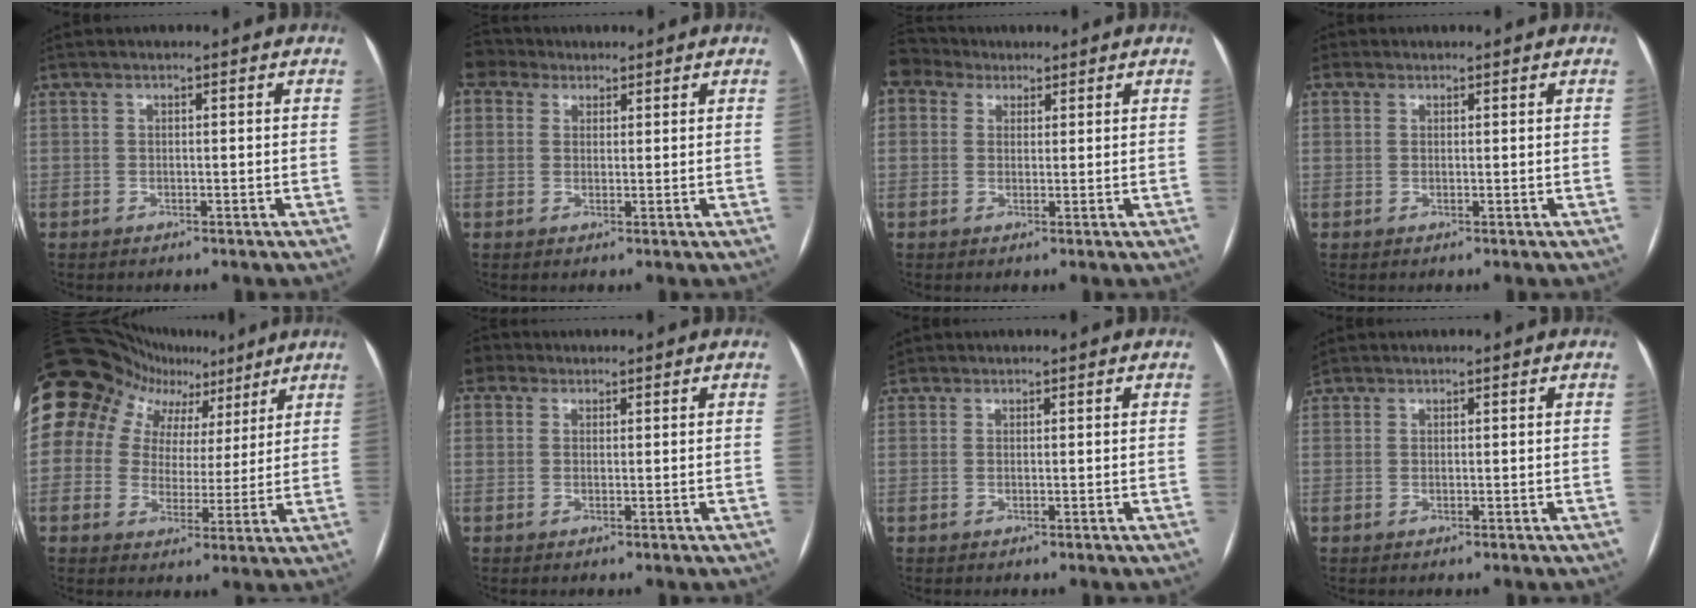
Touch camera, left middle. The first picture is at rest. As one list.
[{"total": 4.5, "force": [3.3, 3.0, 0.7], "torque": [-0.021, 0.028, 0.064]}, {"total": 5.4, "force": [3.9, 3.5, 1.0], "torque": [-0.031, 0.034, 0.079]}, {"total": 1.9, "force": [0.8, 1.6, 0.4], "torque": [-0.007, 0.007, 0.012]}, {"total": 21.3, "force": [11.8, 16.1, 7.5], "torque": [-0.187, 0.090, 0.187]}, {"total": 3.5, "force": [2.2, 2.6, 0.6], "torque": [-0.016, 0.022, 0.041]}, {"total": 1.8, "force": [1.3, 1.3, 0.2], "torque": [-0.005, 0.007, 0.022]}, {"total": 1.6, "force": [1.1, 1.1, 0.1], "torque": [-0.004, 0.008, 0.022]}]